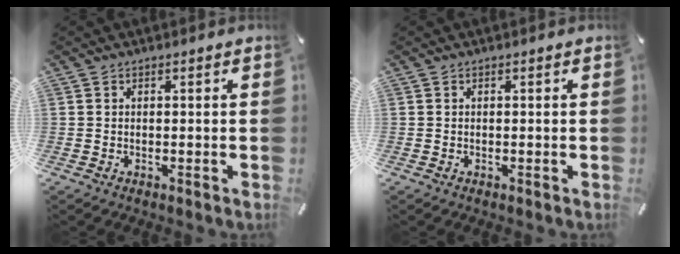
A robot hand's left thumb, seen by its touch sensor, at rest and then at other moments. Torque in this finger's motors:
{"motor_torque": [0.02, 0.06, -0.01, -0.01, 0.00]}